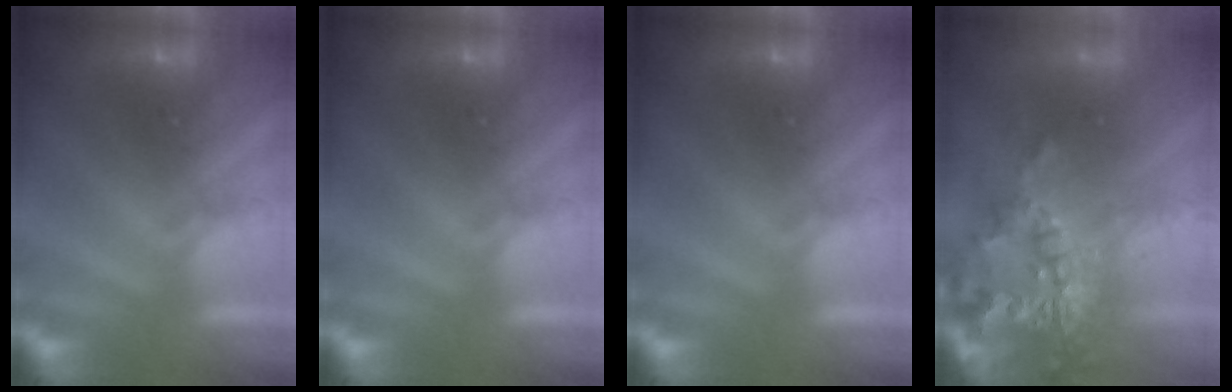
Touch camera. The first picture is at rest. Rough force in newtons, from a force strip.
{"total": 0.0}
{"total": 0.0}
{"total": 6.3}